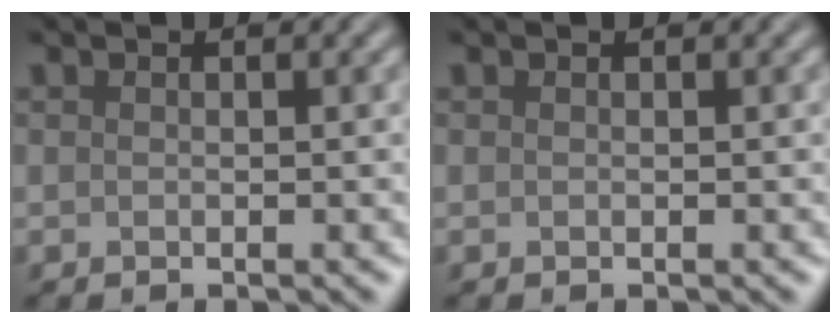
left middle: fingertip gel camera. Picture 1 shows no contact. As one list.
[{"total": 0.0}]